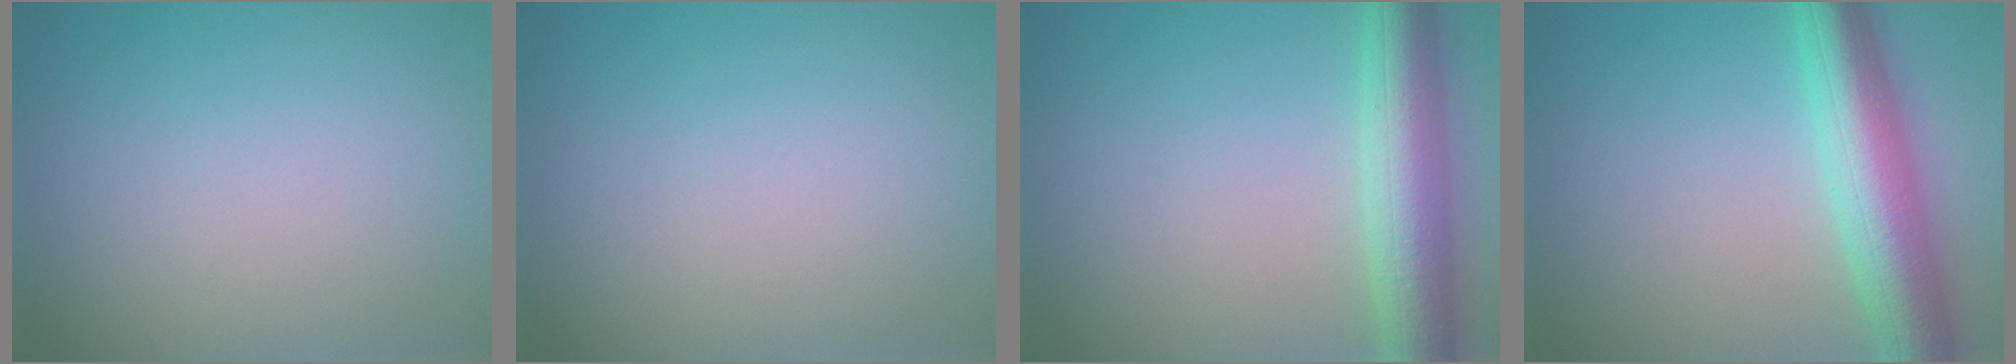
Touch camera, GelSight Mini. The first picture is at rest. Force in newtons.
{"total": 0.0}
{"total": 6.6, "press": 6.6, "slide": 0.1}
{"total": 7.3, "press": 7.3, "slide": 0.2}